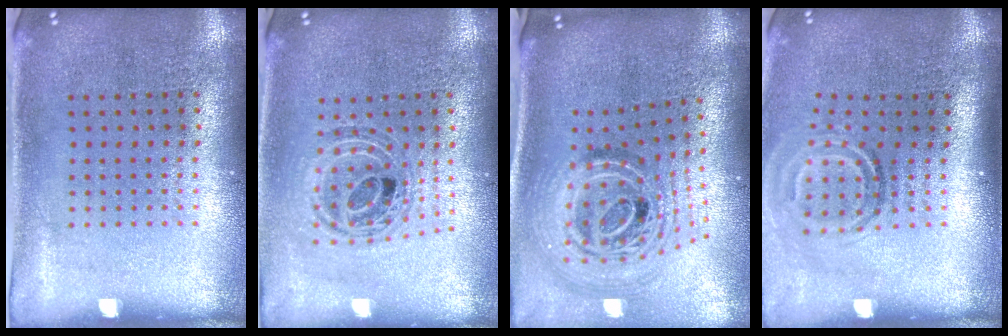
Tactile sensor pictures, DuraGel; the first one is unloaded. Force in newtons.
{"total": 0.7, "press": 0.7, "slide": 0.2}
{"total": 2.3, "press": 1.7, "slide": 1.5}
{"total": 1.8, "press": 1.2, "slide": 1.4}